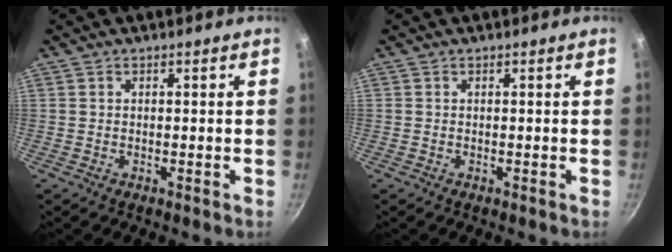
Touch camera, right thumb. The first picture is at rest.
{"total": 0.0}